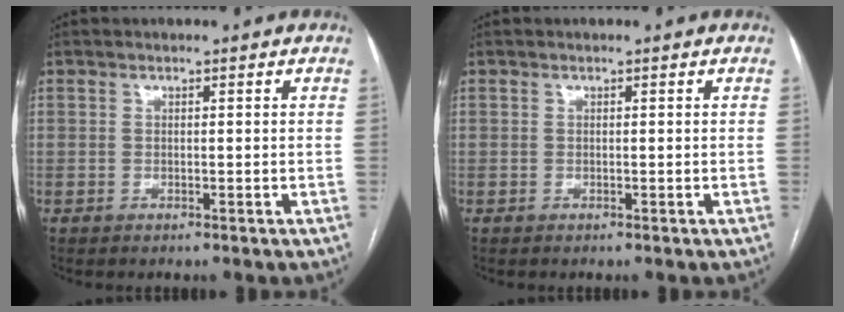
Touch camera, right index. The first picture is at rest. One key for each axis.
{"total": 0.0}